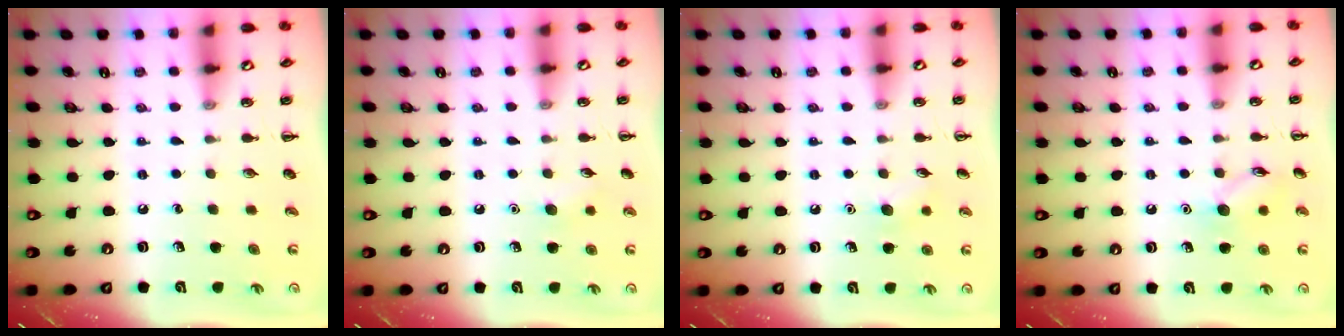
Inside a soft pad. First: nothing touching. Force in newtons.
{"total": 5.7, "press": 5.5, "slide": 1.6}
{"total": 6.8, "press": 6.5, "slide": 2.1}
{"total": 8.0, "press": 7.9, "slide": 1.1}